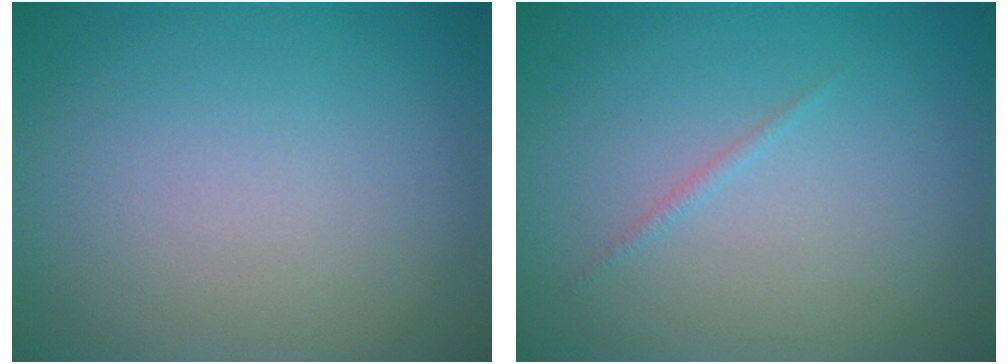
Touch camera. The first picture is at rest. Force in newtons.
{"total": 0.5, "press": 0.5, "slide": 0.1}